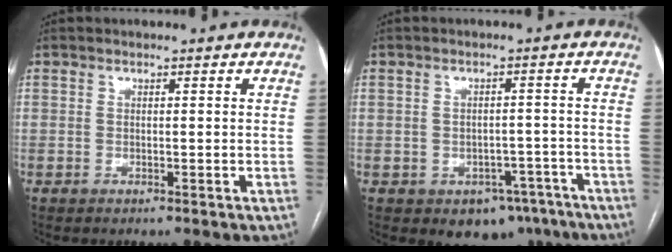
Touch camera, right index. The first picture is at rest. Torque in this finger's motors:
{"motor_torque": [0.29, -0.27, -0.05, -0.03]}